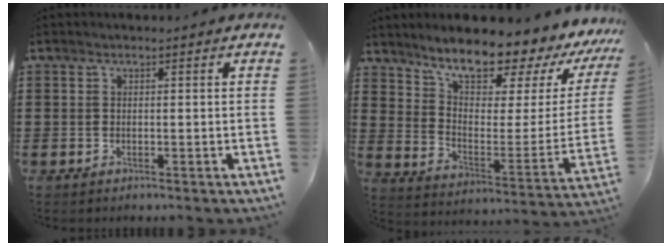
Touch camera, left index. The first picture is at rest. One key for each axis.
{"total": 9.7, "fx": 8.8, "fy": 2.2, "fz": 3.5, "tx": -0.082, "ty": -0.078, "tz": 0.146}